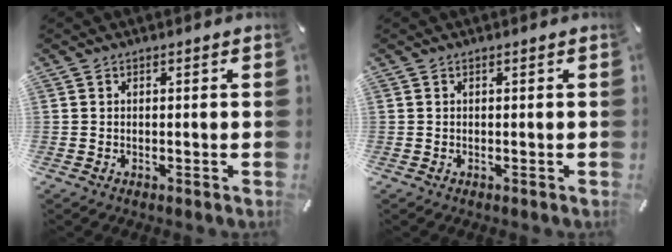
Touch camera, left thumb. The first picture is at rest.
{"total": 0.0}